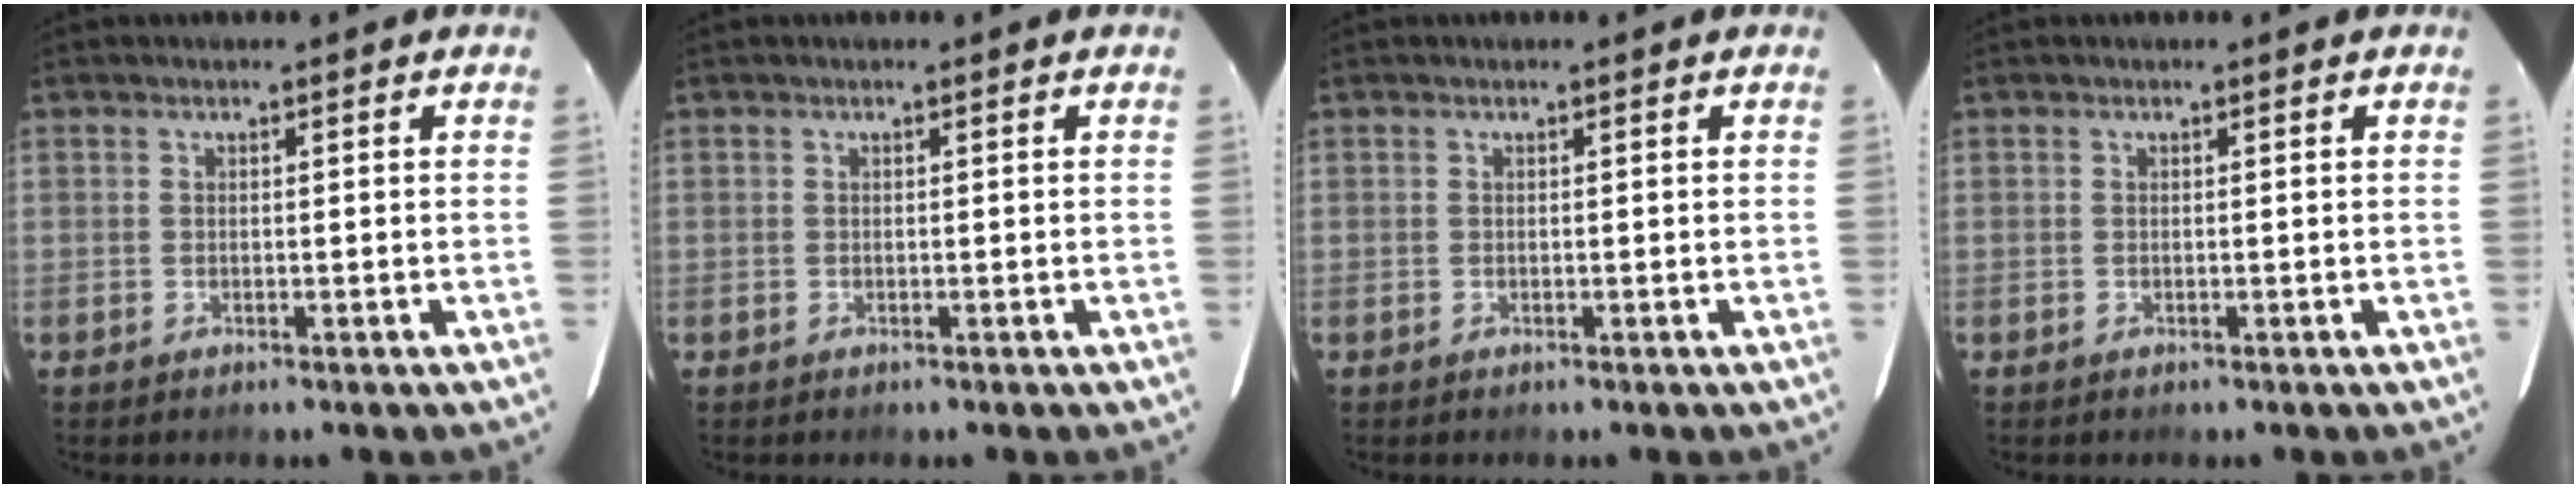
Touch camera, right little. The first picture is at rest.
{"total": 0.0}
{"total": 0.0}
{"total": 0.0}